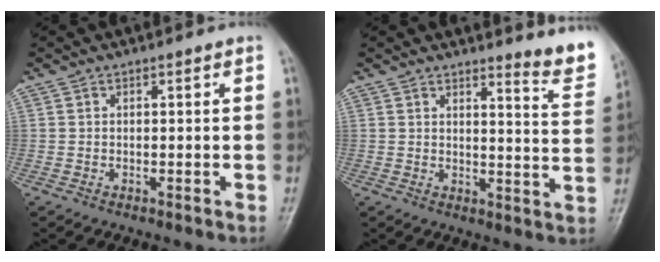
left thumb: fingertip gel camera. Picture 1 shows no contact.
{"total": 6.8, "force": [6.1, 0.4, 3.0], "torque": [-0.027, -0.066, 0.066]}